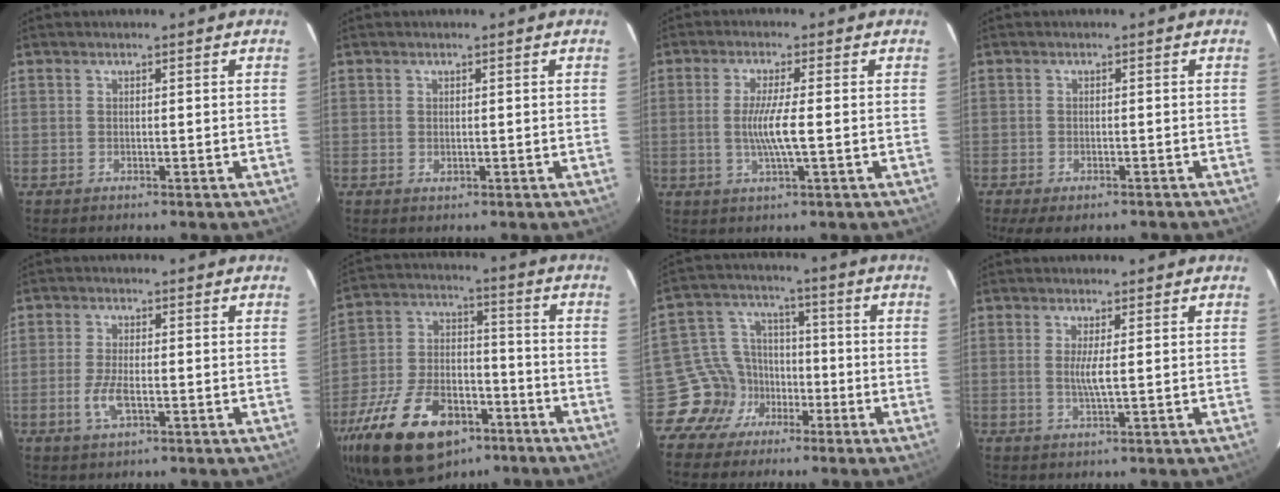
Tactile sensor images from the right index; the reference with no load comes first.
{"total": 0.9, "force": [0.0, 0.6, 0.6], "torque": [-0.011, 0.000, 0.001]}
{"total": 5.8, "force": [-0.7, -0.1, 5.8], "torque": [-0.109, -0.009, -0.013]}
{"total": 6.4, "force": [-4.7, 2.3, 3.7], "torque": [-0.085, -0.026, -0.071]}
{"total": 5.0, "force": [-1.6, 1.7, 4.4], "torque": [-0.097, -0.005, -0.031]}
{"total": 24.3, "force": [-14.5, 12.9, 14.7], "torque": [-0.311, -0.012, -0.230]}
{"total": 9.2, "force": [-5.1, 7.6, 0.9], "torque": [-0.027, 0.039, -0.088]}
{"total": 2.9, "force": [0.3, 0.0, 2.9], "torque": [-0.057, -0.007, 0.003]}